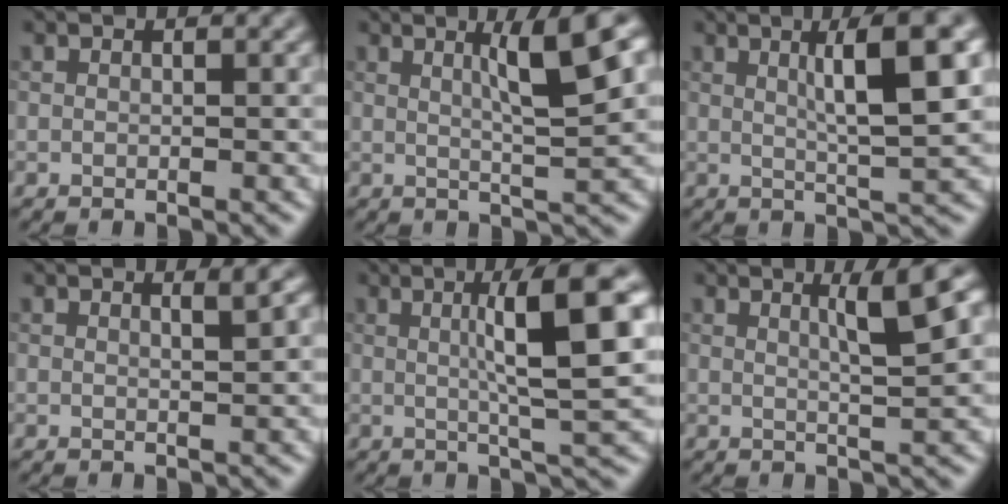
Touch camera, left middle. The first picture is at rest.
{"total": 5.8, "force": [1.9, 0.8, 5.4], "torque": [-0.077, 0.007, 0.031]}
{"total": 7.0, "force": [2.1, 1.2, 6.6], "torque": [-0.087, 0.011, 0.032]}
{"total": 1.7, "force": [0.9, 0.5, 1.3], "torque": [-0.010, 0.002, 0.007]}
{"total": 8.0, "force": [1.6, 1.2, 7.8], "torque": [-0.108, 0.012, 0.026]}
{"total": 4.0, "force": [1.5, 0.5, 3.7], "torque": [-0.049, 0.005, 0.023]}